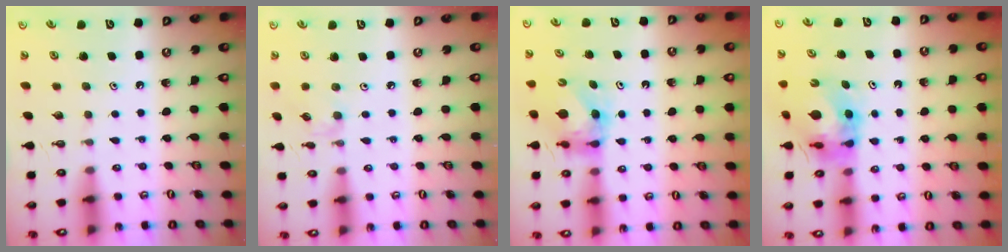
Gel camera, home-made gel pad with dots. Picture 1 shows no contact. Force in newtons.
{"total": 2.4, "press": 2.4, "slide": 0.3}
{"total": 6.7, "press": 6.7, "slide": 0.4}
{"total": 9.5, "press": 9.5, "slide": 0.9}